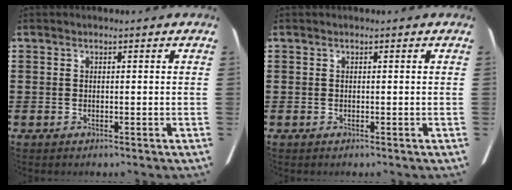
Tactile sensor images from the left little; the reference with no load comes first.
{"total": 0.0}